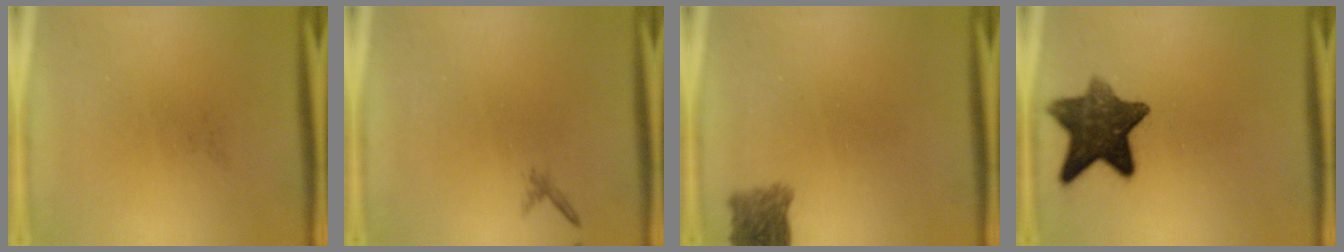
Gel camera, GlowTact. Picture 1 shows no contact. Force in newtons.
{"total": 0.6}
{"total": 3.1}
{"total": 10.9}